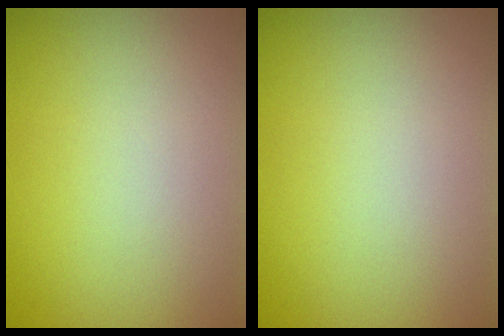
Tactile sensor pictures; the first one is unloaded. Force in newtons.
{"total": 0.0}